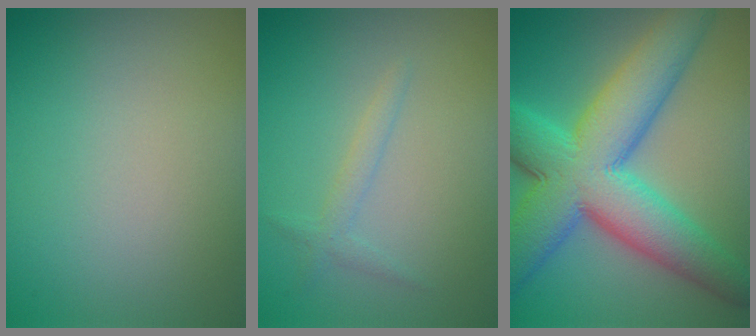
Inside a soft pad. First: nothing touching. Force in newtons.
{"total": 1.3, "press": 1.3, "slide": 0.1}
{"total": 12.3, "press": 12.3, "slide": 0.3}